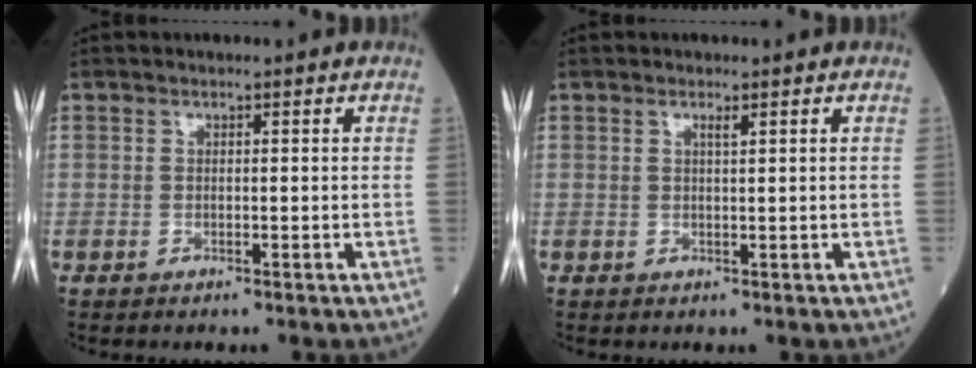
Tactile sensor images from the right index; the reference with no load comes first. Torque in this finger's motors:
{"motor_torque": [-0.01, 0.01, -0.02, 0.00]}